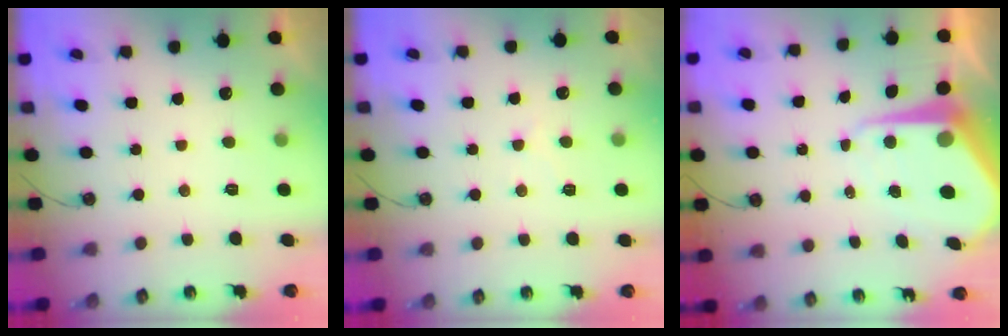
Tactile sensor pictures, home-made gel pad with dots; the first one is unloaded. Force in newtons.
{"total": 4.5, "press": 4.5, "slide": 0.5}
{"total": 10.6, "press": 10.6, "slide": 1.0}